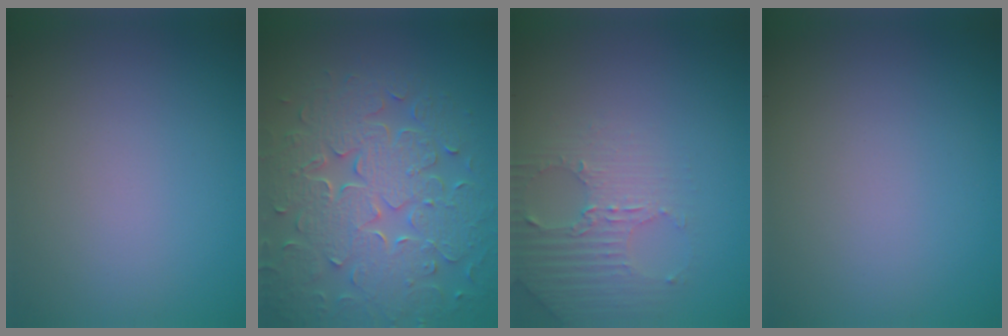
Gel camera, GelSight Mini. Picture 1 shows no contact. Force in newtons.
{"total": 8.7, "press": 6.3, "slide": 6.0}
{"total": 3.5, "press": 3.4, "slide": 0.8}
{"total": 0.0}